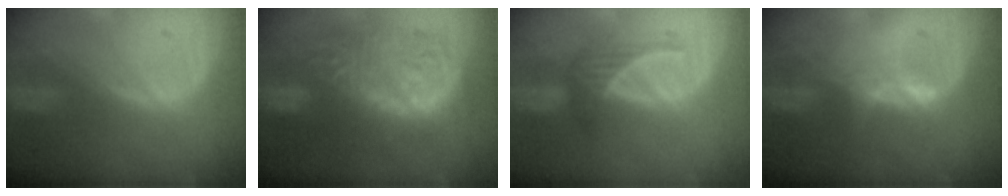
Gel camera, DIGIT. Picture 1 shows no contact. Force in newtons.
{"total": 12.8, "press": 12.7, "slide": 1.2}
{"total": 3.2, "press": 3.1, "slide": 0.9}
{"total": 1.7, "press": 1.7, "slide": 0.6}